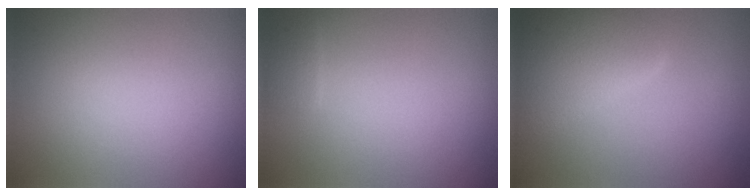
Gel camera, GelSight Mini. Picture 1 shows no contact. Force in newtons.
{"total": 0.9, "press": 0.9, "slide": 0.1}
{"total": 4.7, "press": 4.7, "slide": 0.3}